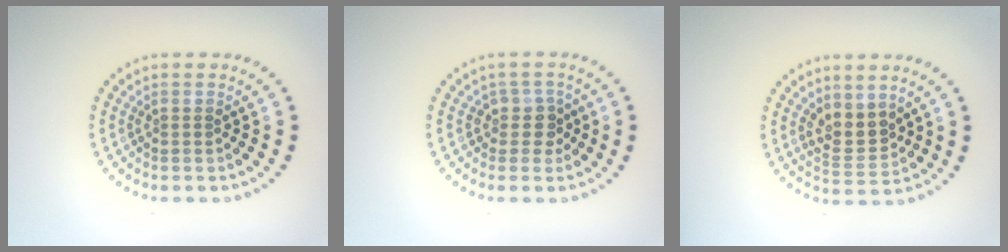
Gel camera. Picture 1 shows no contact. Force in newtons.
{"total": 2.0, "press": 1.5, "slide": 1.3}
{"total": 2.9, "press": 2.6, "slide": 1.3}